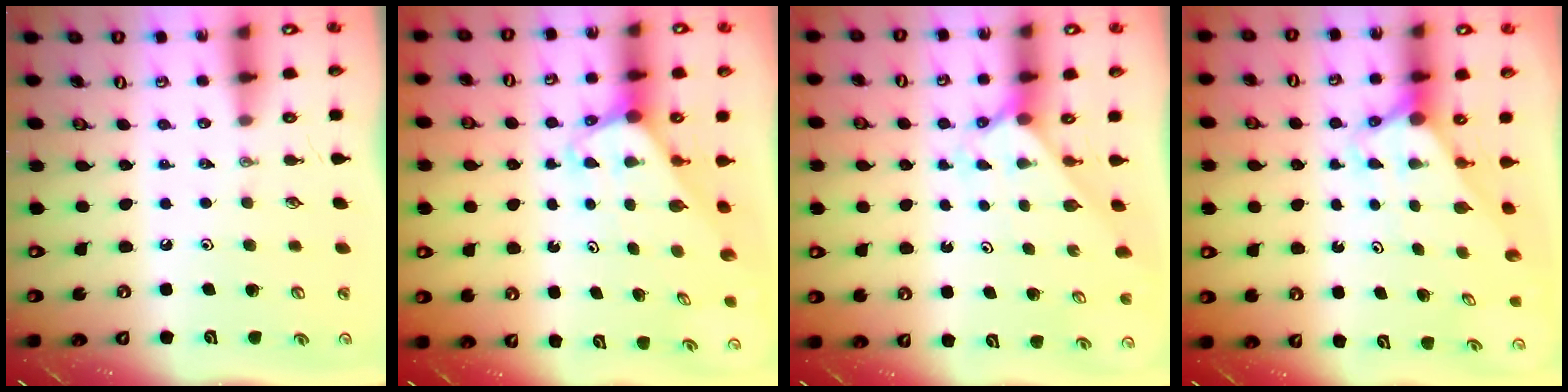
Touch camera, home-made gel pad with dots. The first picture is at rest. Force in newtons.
{"total": 2.2, "press": 2.2, "slide": 0.1}
{"total": 2.0, "press": 2.0, "slide": 0.2}
{"total": 2.7, "press": 2.7, "slide": 0.0}